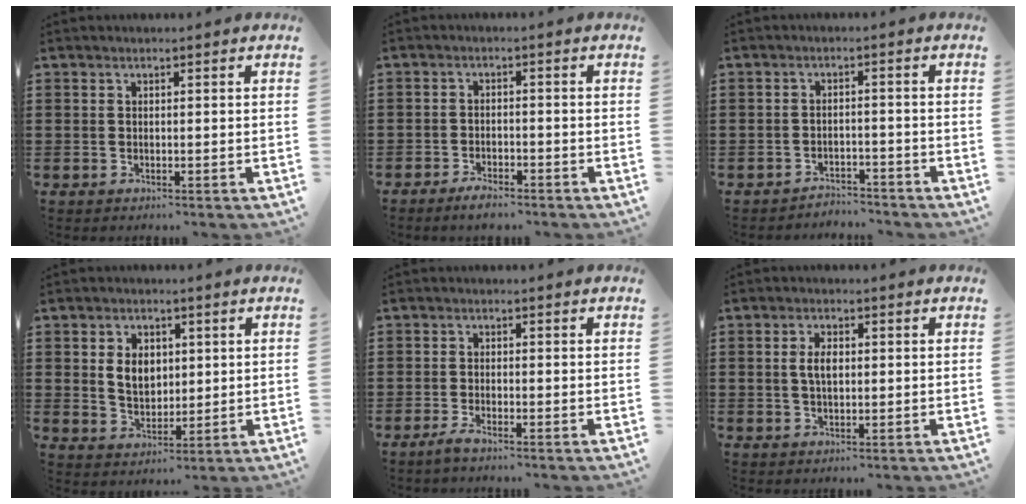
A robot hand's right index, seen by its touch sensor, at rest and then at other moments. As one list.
[{"total": 2.1, "force": [-2.0, 0.3, 0.5], "torque": [-0.015, 0.000, -0.039]}, {"total": 2.8, "force": [-2.8, 0.4, -0.1], "torque": [-0.007, 0.001, -0.061]}, {"total": 5.2, "force": [1.0, 3.8, 3.4], "torque": [-0.070, 0.011, 0.014]}, {"total": 1.5, "force": [-1.1, 0.1, 1.1], "torque": [-0.025, -0.005, -0.022]}, {"total": 3.2, "force": [0.4, 1.5, 2.8], "torque": [-0.058, 0.007, 0.004]}]